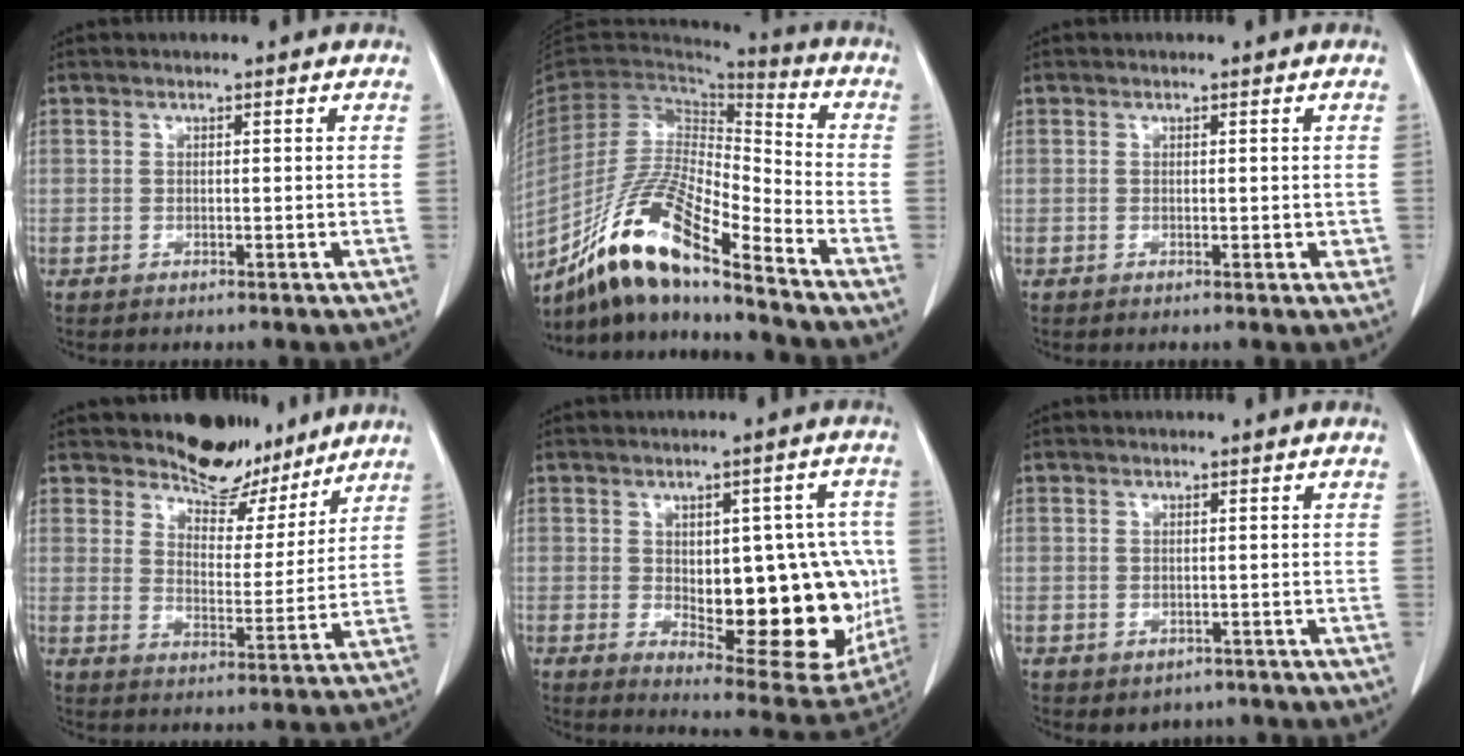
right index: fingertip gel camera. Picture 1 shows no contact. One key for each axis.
{"total": 17.8, "fx": -13.2, "fy": 2.3, "fz": 11.8, "tx": -0.228, "ty": -0.010, "tz": -0.246}
{"total": 1.1, "fx": 0.0, "fy": 0.7, "fz": 0.9, "tx": -0.008, "ty": -0.001, "tz": 0.001}
{"total": 9.2, "fx": 7.9, "fy": 4.0, "fz": 2.3, "tx": -0.027, "ty": -0.011, "tz": 0.121}
{"total": 19.3, "fx": -1.8, "fy": 7.8, "fz": 17.6, "tx": -0.195, "ty": 0.012, "tz": 0.006}
{"total": 2.7, "fx": -1.6, "fy": 2.1, "fz": 0.5, "tx": -0.003, "ty": 0.004, "tz": -0.018}